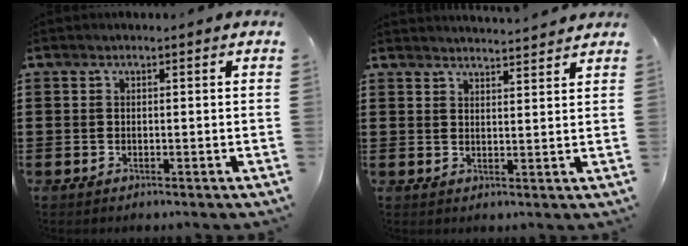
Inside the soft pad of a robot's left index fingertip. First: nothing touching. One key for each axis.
{"total": 2.7, "fx": 2.7, "fy": -0.4, "fz": 0.0, "tx": -0.007, "ty": -0.012, "tz": 0.049}